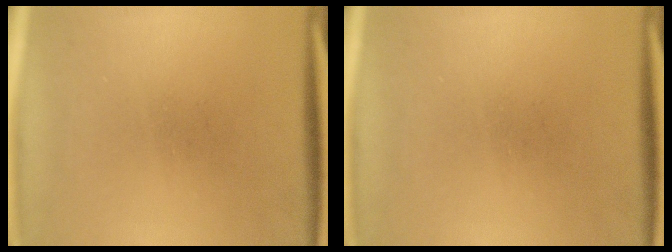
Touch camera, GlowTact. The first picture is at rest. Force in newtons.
{"total": 0.0}